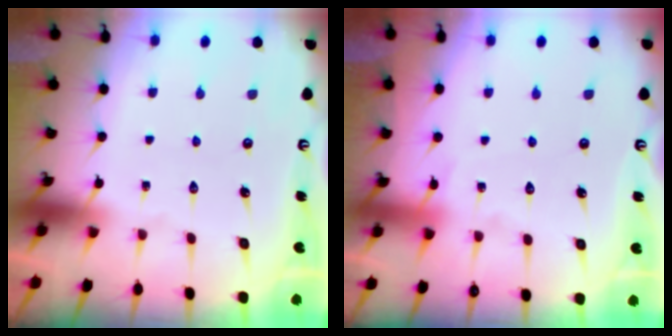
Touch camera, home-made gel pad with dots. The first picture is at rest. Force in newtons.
{"total": 5.0, "press": 5.0, "slide": 0.6}